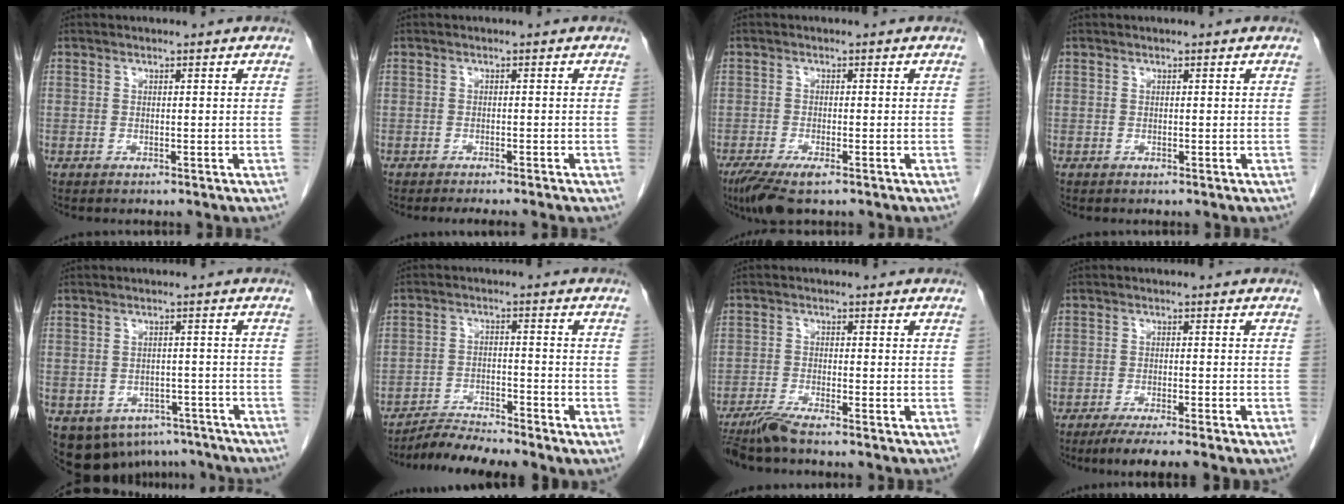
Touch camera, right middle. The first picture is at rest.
{"total": 5.3, "force": [-4.4, 0.6, 2.9], "torque": [-0.027, -0.007, -0.058]}
{"total": 5.7, "force": [-3.7, 1.2, 4.2], "torque": [-0.076, -0.016, -0.062]}
{"total": 0.0}
{"total": 12.2, "force": [-8.0, 8.4, 3.8], "torque": [-0.080, 0.008, -0.092]}
{"total": 4.9, "force": [-4.7, -0.7, 1.2], "torque": [-0.019, -0.014, -0.088]}
{"total": 4.5, "force": [-3.9, -0.7, 2.1], "torque": [-0.043, -0.017, -0.078]}
{"total": 6.5, "force": [-5.0, -0.3, 4.2], "torque": [-0.052, -0.013, -0.077]}